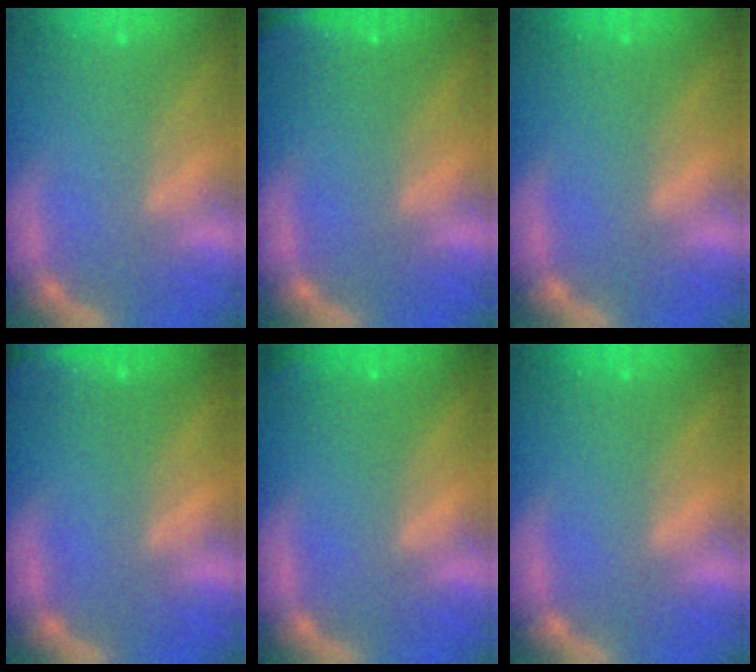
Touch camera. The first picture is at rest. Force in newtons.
{"total": 4.4}
{"total": 0.0}
{"total": 6.0}
{"total": 0.9}
{"total": 0.0}